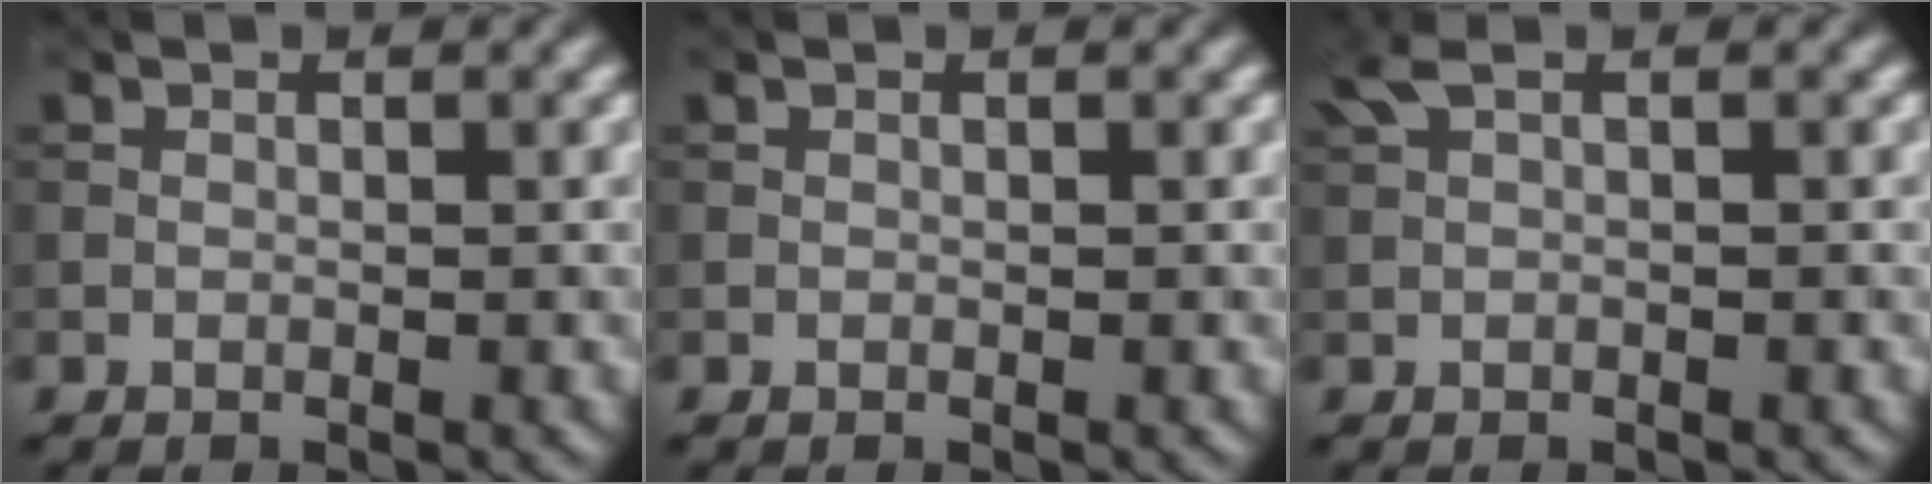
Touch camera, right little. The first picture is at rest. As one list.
[{"total": 0.0}, {"total": 1.7, "force": [0.8, 0.5, 1.4], "torque": [-0.032, 0.010, 0.014]}]